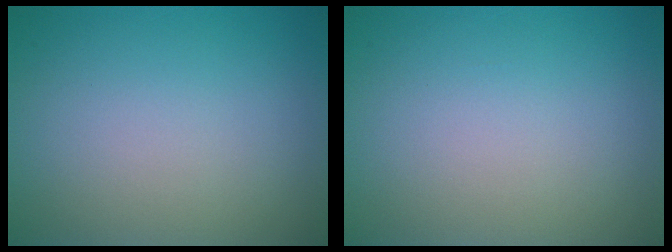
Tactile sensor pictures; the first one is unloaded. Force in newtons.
{"total": 0.0}